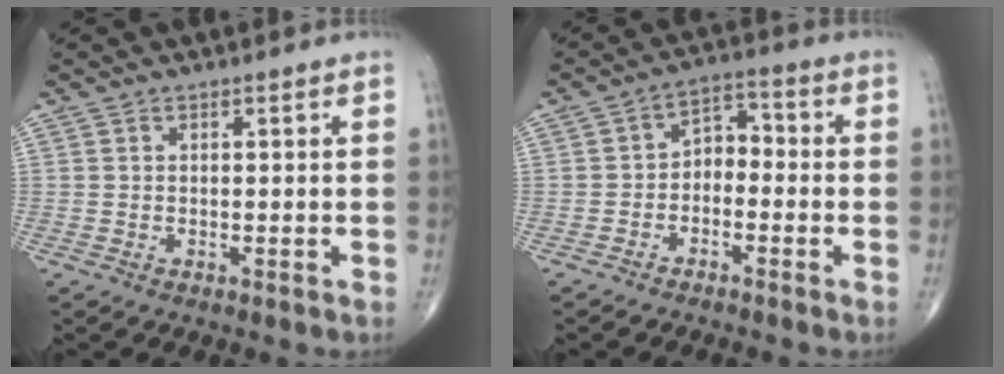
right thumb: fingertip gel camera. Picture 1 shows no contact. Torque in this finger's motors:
{"motor_torque": [0.16, -0.03, 0.26, -0.13, -0.01]}